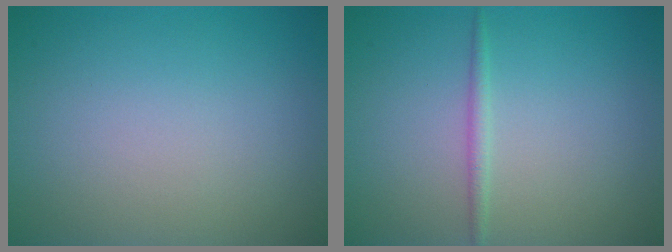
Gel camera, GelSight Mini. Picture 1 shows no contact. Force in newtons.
{"total": 1.1, "press": 1.1, "slide": 0.0}